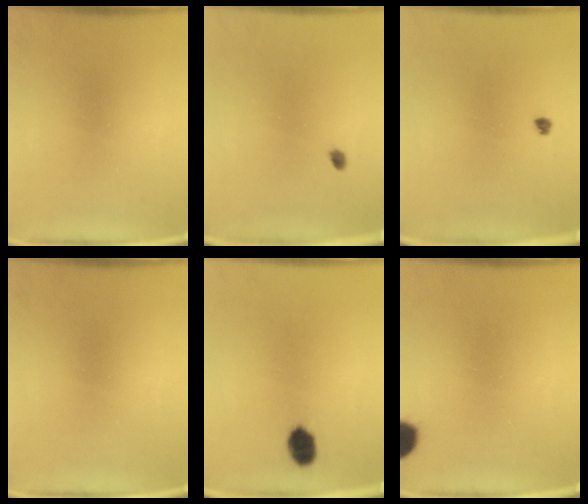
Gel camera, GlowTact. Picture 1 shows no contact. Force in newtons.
{"total": 1.6}
{"total": 1.0}
{"total": 0.0}
{"total": 5.1}
{"total": 6.5}